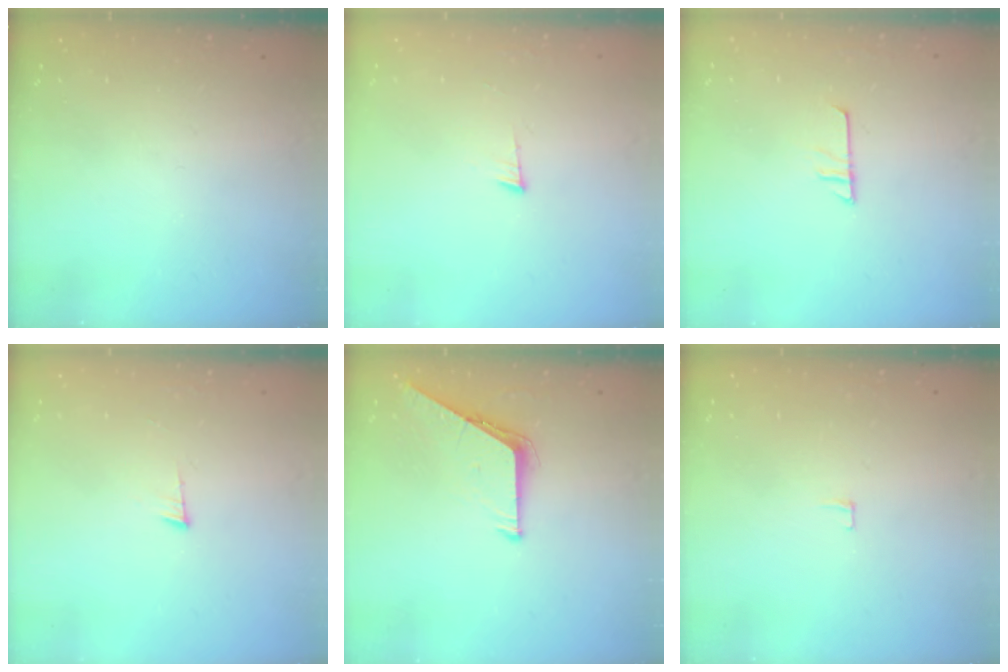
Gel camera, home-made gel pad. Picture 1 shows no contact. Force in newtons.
{"total": 3.5, "press": 3.5, "slide": 0.5}
{"total": 6.4, "press": 6.4, "slide": 0.3}
{"total": 3.5, "press": 3.5, "slide": 0.5}
{"total": 6.5, "press": 6.4, "slide": 0.5}
{"total": 3.4, "press": 3.3, "slide": 0.3}